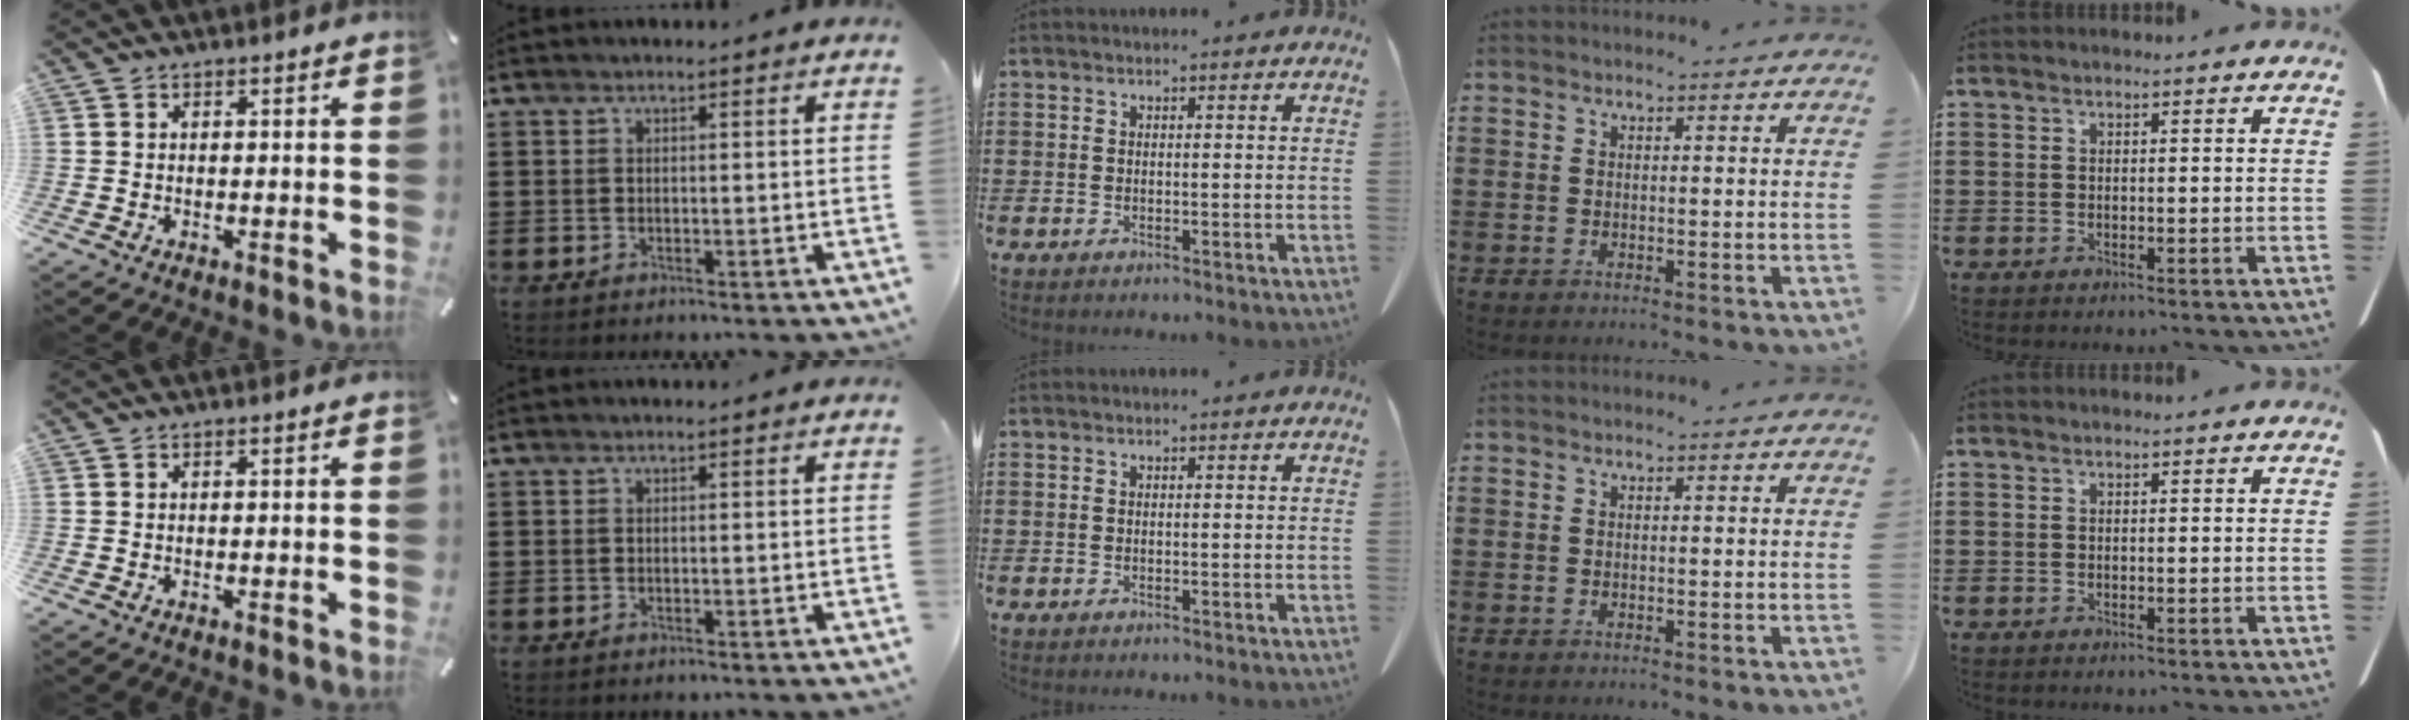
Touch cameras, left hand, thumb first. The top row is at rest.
{}